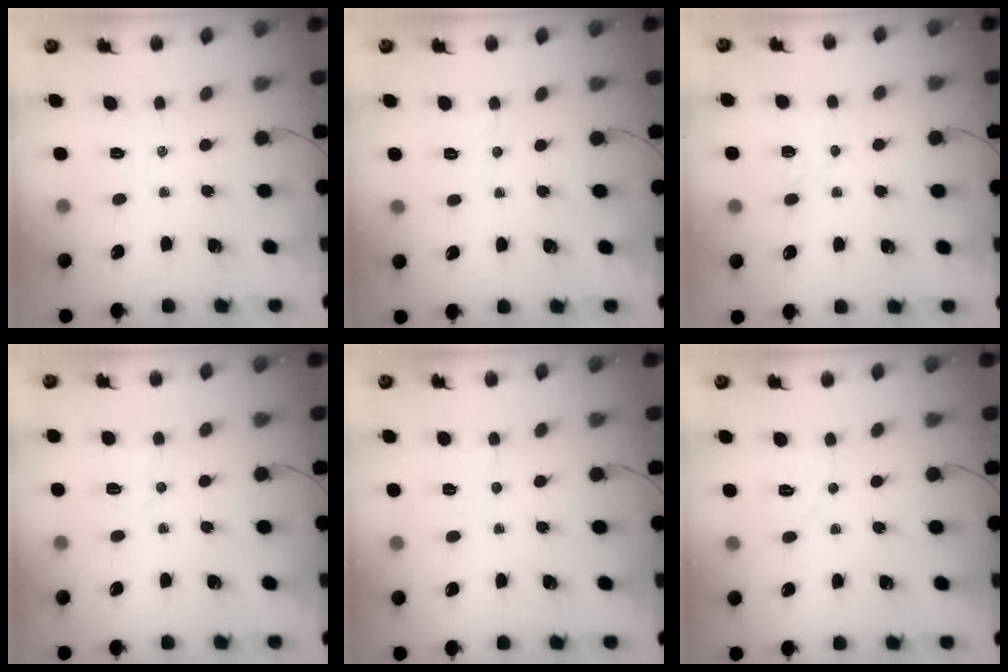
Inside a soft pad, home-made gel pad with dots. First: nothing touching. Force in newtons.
{"total": 2.5, "press": 2.4, "slide": 0.7}
{"total": 2.9, "press": 2.8, "slide": 0.8}
{"total": 5.2, "press": 5.0, "slide": 1.1}
{"total": 2.9, "press": 2.7, "slide": 1.0}
{"total": 3.9, "press": 3.8, "slide": 1.0}